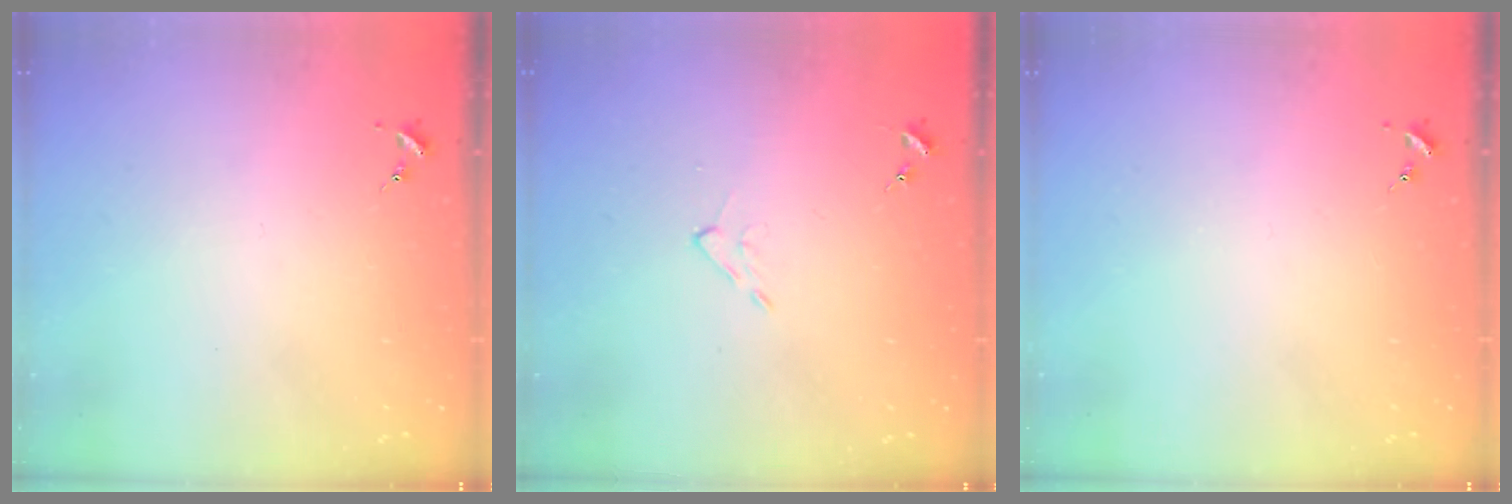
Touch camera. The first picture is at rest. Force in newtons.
{"total": 4.3, "press": 4.3, "slide": 0.7}
{"total": 0.0}